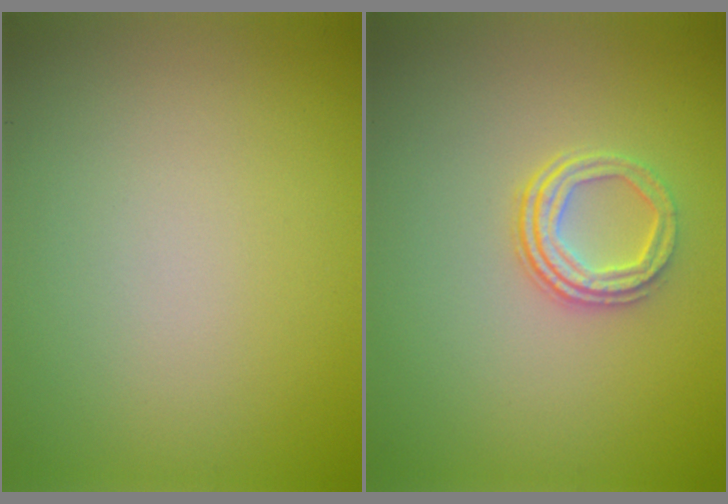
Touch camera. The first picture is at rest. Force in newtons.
{"total": 3.0, "press": 2.3, "slide": 1.9}